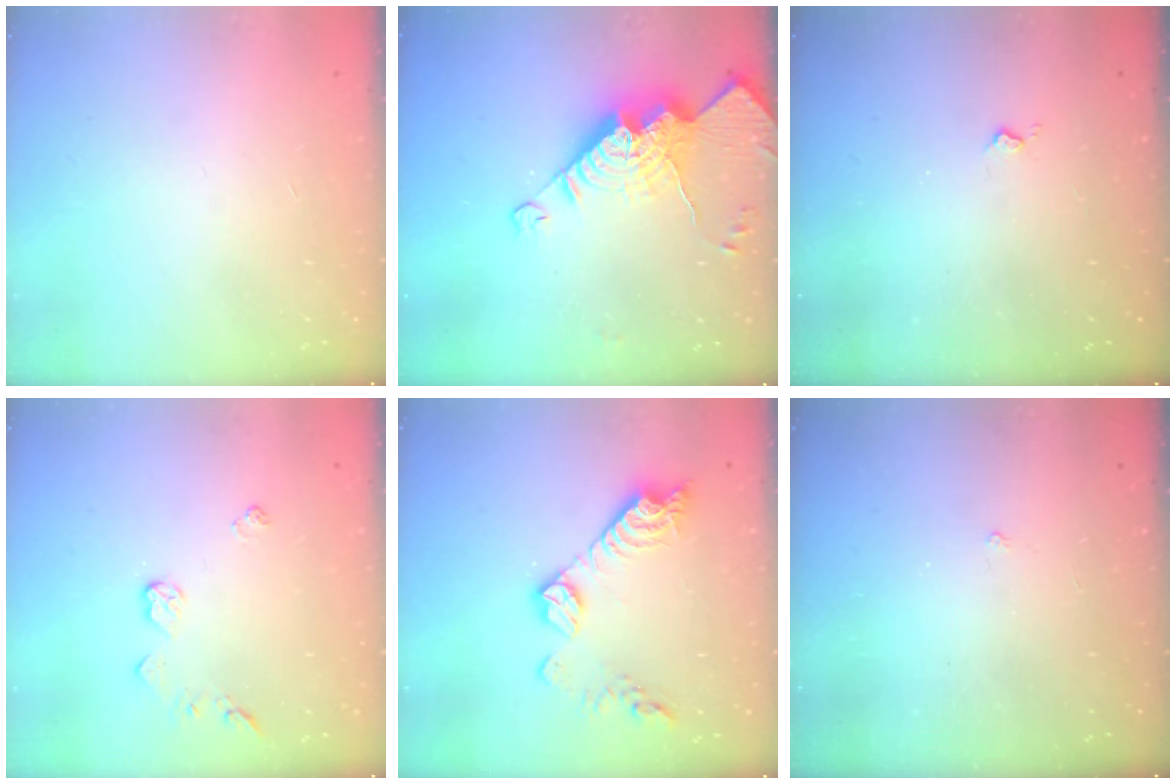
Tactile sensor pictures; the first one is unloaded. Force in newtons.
{"total": 18.6, "press": 18.5, "slide": 2.0}
{"total": 2.4, "press": 2.3, "slide": 0.5}
{"total": 5.2, "press": 5.2, "slide": 0.4}
{"total": 11.2, "press": 11.2, "slide": 0.4}
{"total": 1.1, "press": 1.1, "slide": 0.3}